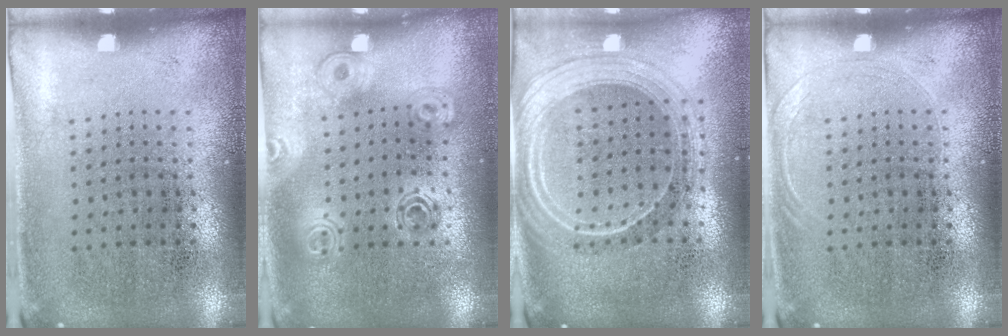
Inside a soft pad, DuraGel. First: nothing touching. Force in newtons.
{"total": 1.6, "press": 1.4, "slide": 0.7}
{"total": 2.4, "press": 2.0, "slide": 1.2}
{"total": 0.9, "press": 0.8, "slide": 0.3}